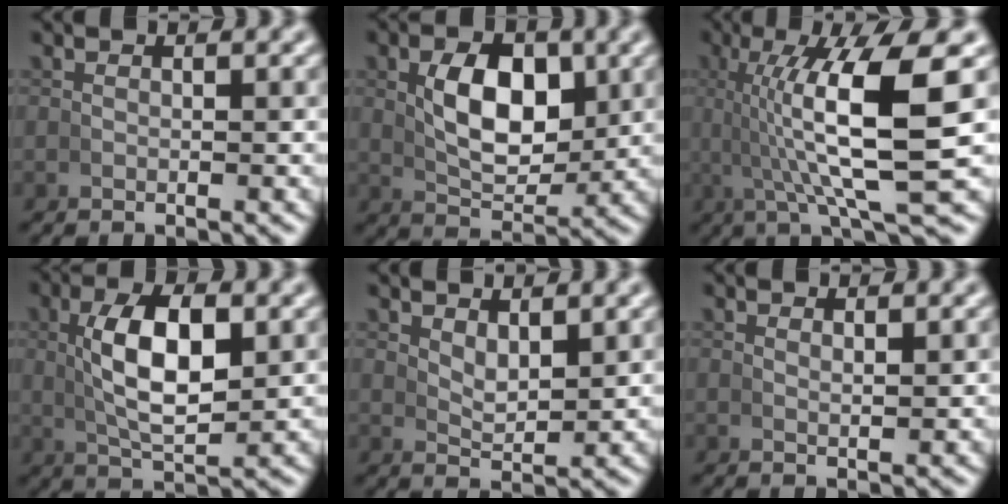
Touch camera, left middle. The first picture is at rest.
{"total": 6.0, "force": [1.2, 3.1, 5.0], "torque": [-0.076, -0.010, 0.028]}
{"total": 9.9, "force": [1.6, 1.5, 9.6], "torque": [-0.171, 0.002, 0.027]}
{"total": 6.5, "force": [0.9, 2.2, 6.0], "torque": [-0.099, -0.002, 0.022]}
{"total": 2.9, "force": [2.4, 0.4, 1.6], "torque": [-0.023, -0.008, 0.045]}
{"total": 0.9, "force": [0.8, -0.1, 0.4], "torque": [-0.002, -0.003, 0.018]}